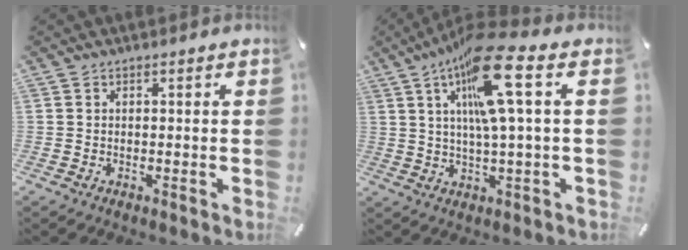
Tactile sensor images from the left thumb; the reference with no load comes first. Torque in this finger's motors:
{"motor_torque": [2.55, 2.46, 1.95, -0.82, 0.49]}